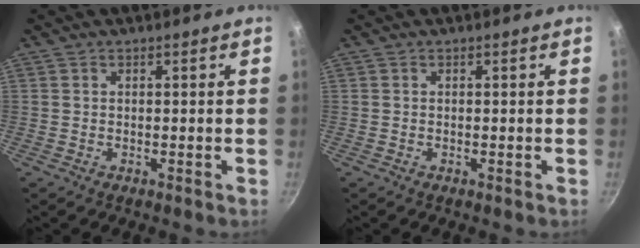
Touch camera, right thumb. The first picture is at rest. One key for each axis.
{"total": 0.0}